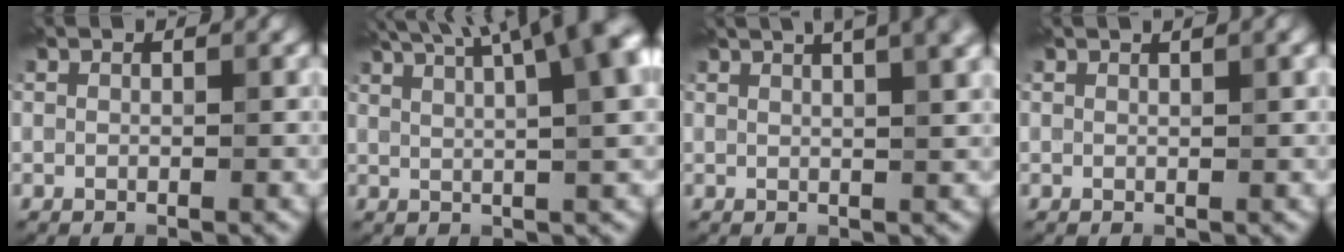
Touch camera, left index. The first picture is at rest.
{"total": 18.2, "force": [9.3, 7.3, 13.9], "torque": [-0.146, 0.085, 0.099]}
{"total": 9.4, "force": [5.3, 3.9, 6.7], "torque": [-0.044, 0.058, 0.037]}
{"total": 1.2, "force": [0.7, 0.1, 1.0], "torque": [-0.011, 0.002, 0.011]}